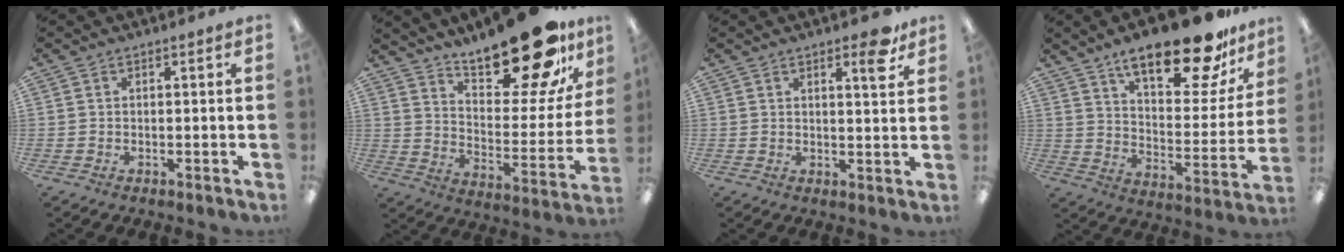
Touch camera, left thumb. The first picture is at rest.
{"total": 25.7, "force": [19.9, 8.5, 13.9], "torque": [-0.188, -0.134, 0.328]}
{"total": 6.1, "force": [4.0, 1.7, 4.2], "torque": [-0.046, -0.023, 0.059]}
{"total": 23.3, "force": [17.2, 7.6, 13.8], "torque": [-0.201, -0.111, 0.283]}